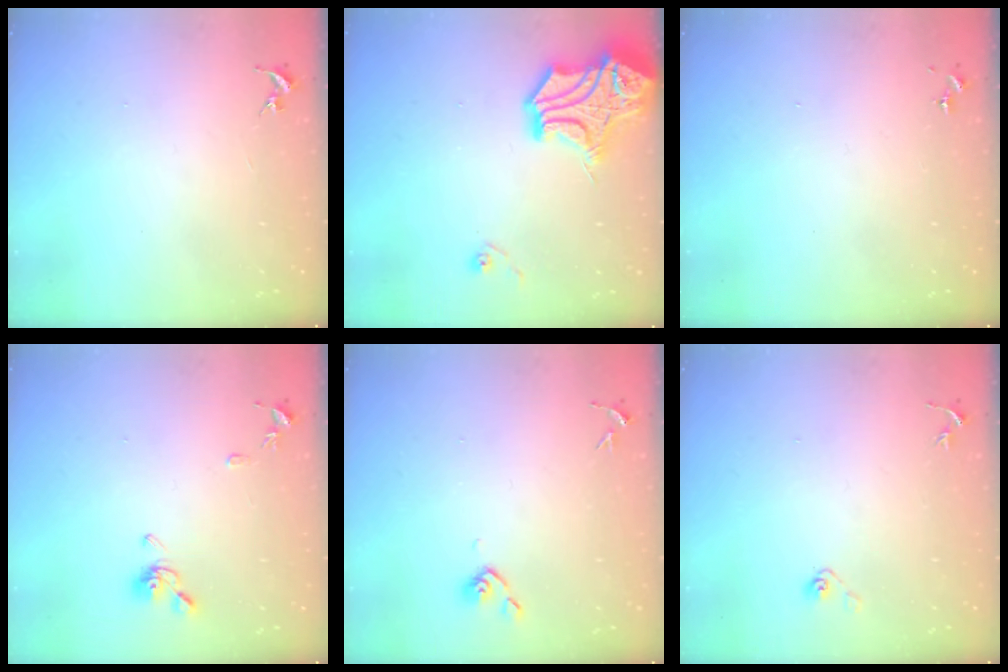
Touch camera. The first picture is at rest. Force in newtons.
{"total": 21.1, "press": 21.0, "slide": 2.6}
{"total": 0.0}
{"total": 9.4, "press": 9.4, "slide": 1.0}
{"total": 3.8, "press": 3.7, "slide": 0.8}
{"total": 4.0, "press": 3.3, "slide": 2.2}